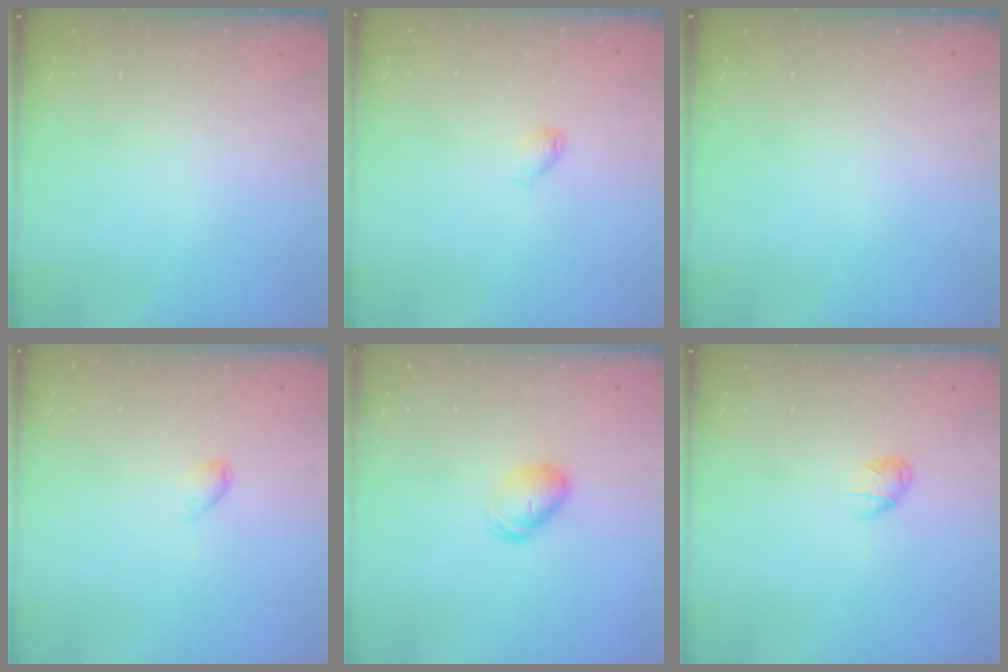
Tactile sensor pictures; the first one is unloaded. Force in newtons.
{"total": 3.2, "press": 3.1, "slide": 0.4}
{"total": 0.0}
{"total": 3.4, "press": 3.3, "slide": 0.6}
{"total": 7.5, "press": 7.4, "slide": 0.7}
{"total": 5.0, "press": 4.9, "slide": 0.7}